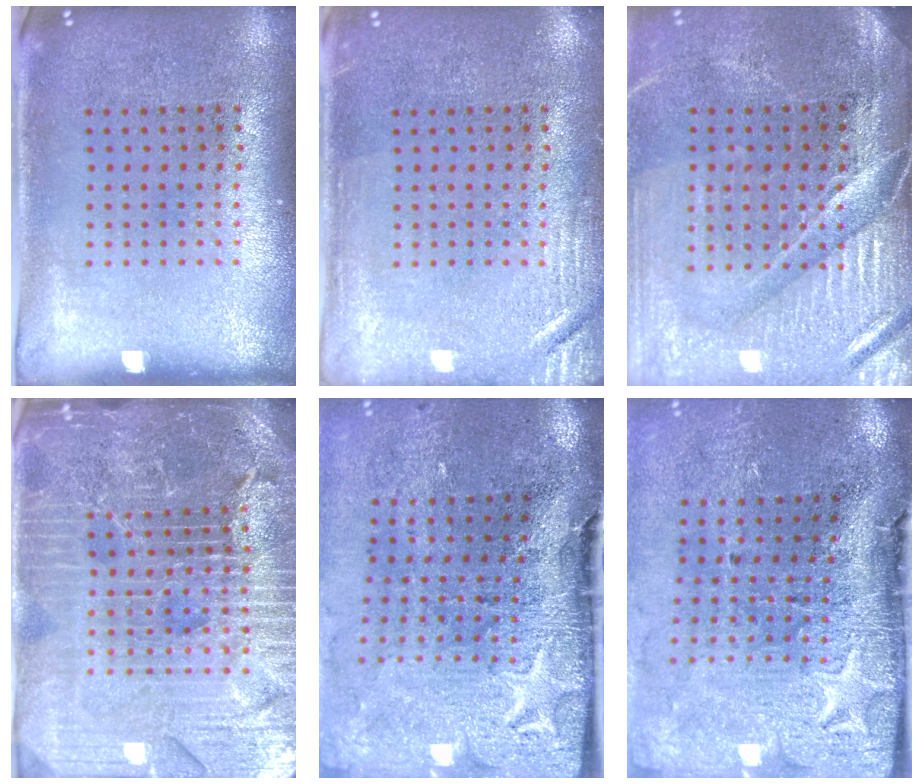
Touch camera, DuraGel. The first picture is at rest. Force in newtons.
{"total": 2.3, "press": 2.2, "slide": 0.4}
{"total": 4.6, "press": 4.0, "slide": 2.1}
{"total": 5.8, "press": 5.1, "slide": 2.6}
{"total": 4.8, "press": 3.8, "slide": 2.9}
{"total": 4.9, "press": 3.8, "slide": 3.1}